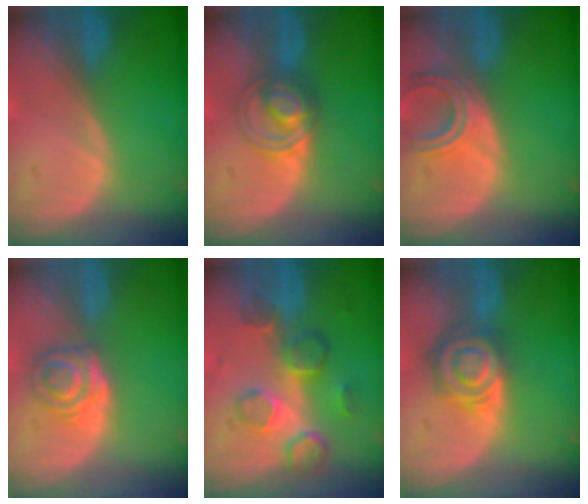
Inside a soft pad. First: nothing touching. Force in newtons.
{"total": 5.8, "press": 5.6, "slide": 1.6}
{"total": 5.4, "press": 5.0, "slide": 2.0}
{"total": 5.2, "press": 4.9, "slide": 1.8}
{"total": 8.6, "press": 7.5, "slide": 4.2}
{"total": 8.1, "press": 7.1, "slide": 3.9}